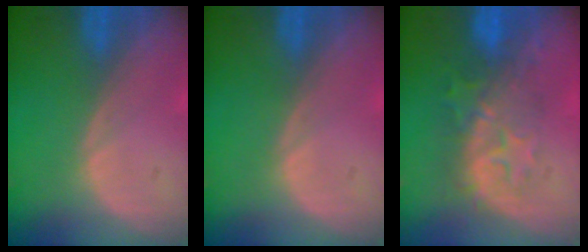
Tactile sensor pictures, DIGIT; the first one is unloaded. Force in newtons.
{"total": 0.0}
{"total": 7.9, "press": 7.7, "slide": 1.7}